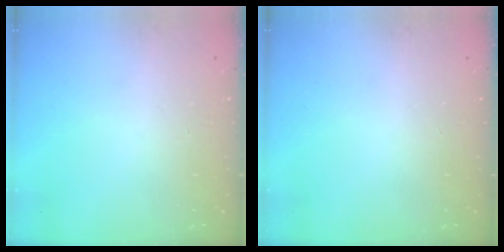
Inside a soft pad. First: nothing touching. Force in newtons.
{"total": 0.0}